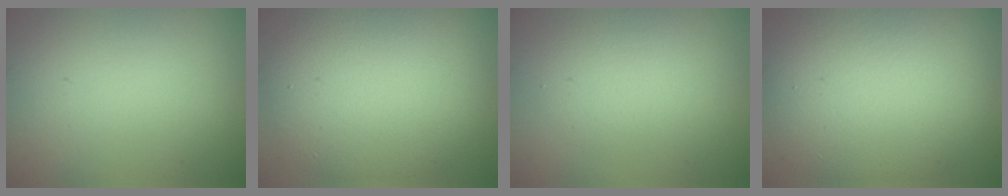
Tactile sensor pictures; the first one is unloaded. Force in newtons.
{"total": 9.1, "press": 9.1, "slide": 0.7}
{"total": 2.7, "press": 2.7, "slide": 0.1}
{"total": 10.5, "press": 10.5, "slide": 1.1}